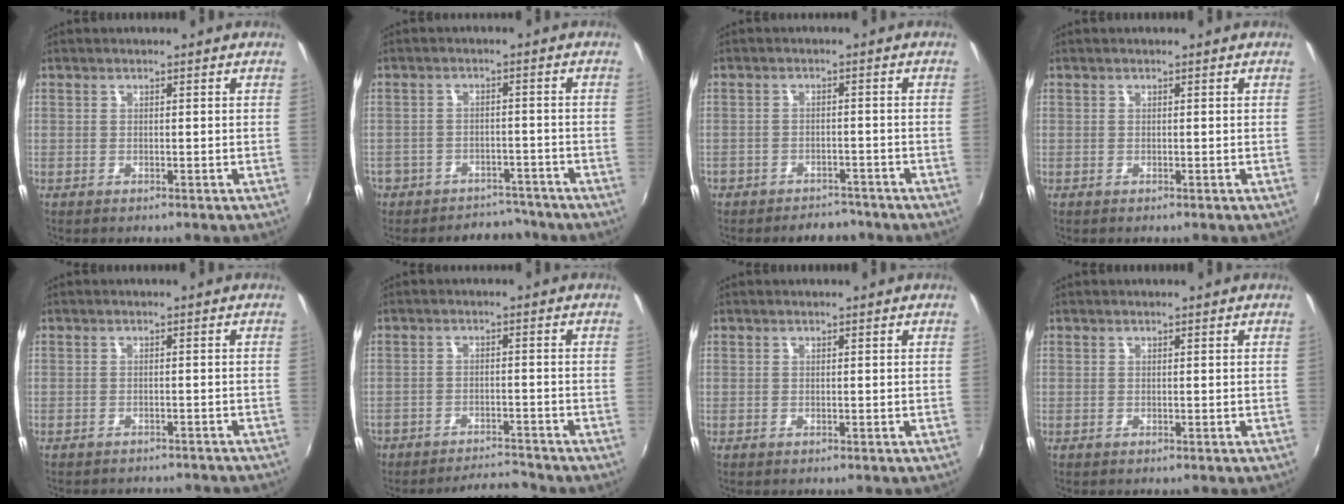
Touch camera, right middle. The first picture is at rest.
{"total": 10.2, "force": [-7.6, 6.6, 1.8], "torque": [-0.065, 0.013, -0.098]}
{"total": 6.7, "force": [-5.6, 3.5, 1.3], "torque": [-0.046, 0.002, -0.078]}
{"total": 0.0}
{"total": 8.4, "force": [-7.6, 2.2, 2.8], "torque": [-0.064, -0.013, -0.096]}
{"total": 6.2, "force": [-6.1, 1.3, 0.8], "torque": [-0.037, 0.006, -0.096]}
{"total": 0.0}
{"total": 0.0}